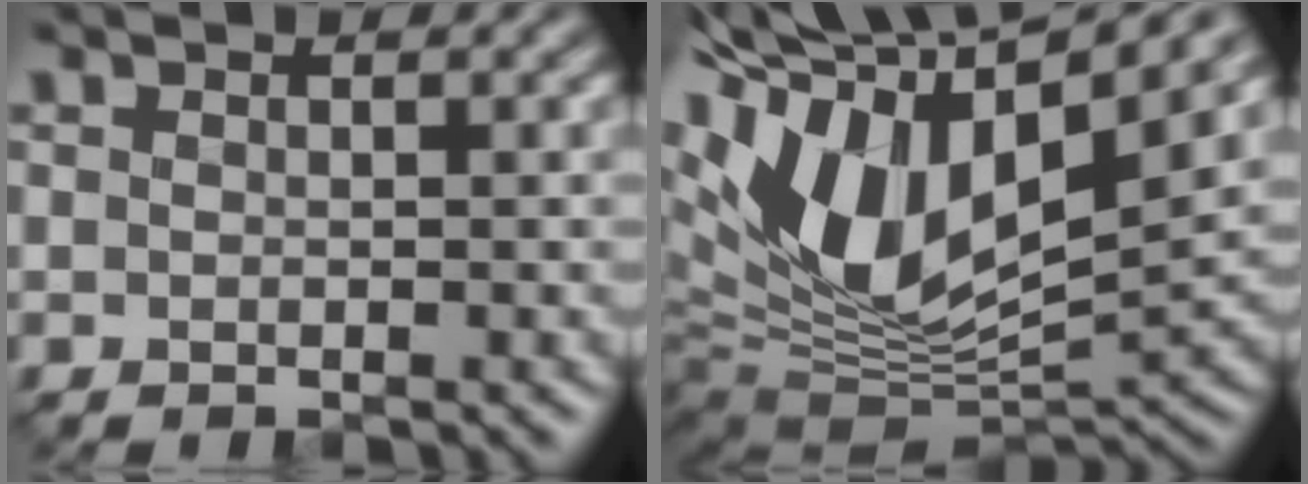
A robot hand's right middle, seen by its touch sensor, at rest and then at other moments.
{"total": 14.6, "force": [4.5, 8.2, 11.2], "torque": [-0.233, 0.017, 0.081]}